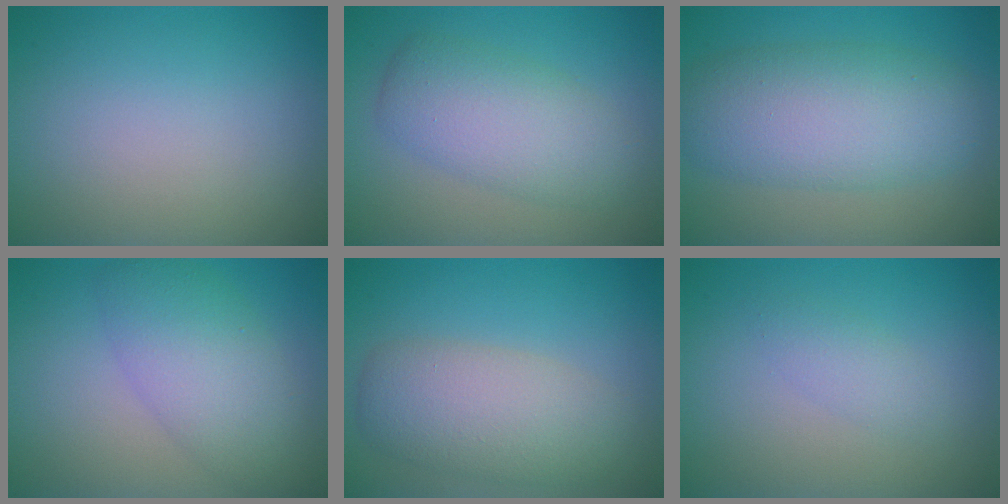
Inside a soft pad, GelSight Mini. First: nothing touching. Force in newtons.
{"total": 5.3, "press": 5.2, "slide": 0.2}
{"total": 7.5, "press": 7.5, "slide": 0.3}
{"total": 5.6, "press": 5.6, "slide": 0.4}
{"total": 5.6, "press": 5.6, "slide": 0.3}
{"total": 1.5, "press": 1.5, "slide": 0.1}